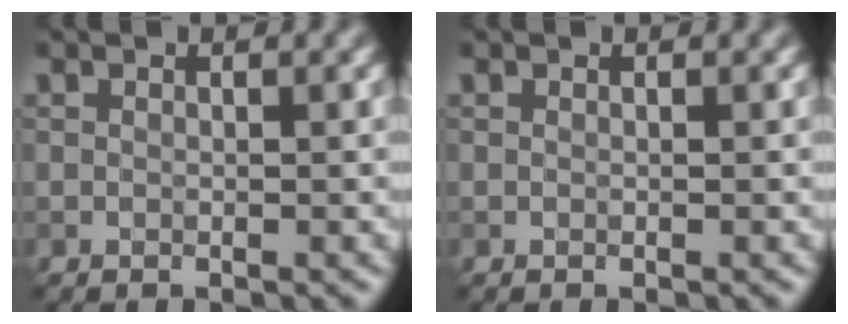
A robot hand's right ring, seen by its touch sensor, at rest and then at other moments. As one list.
[{"total": 0.0}]